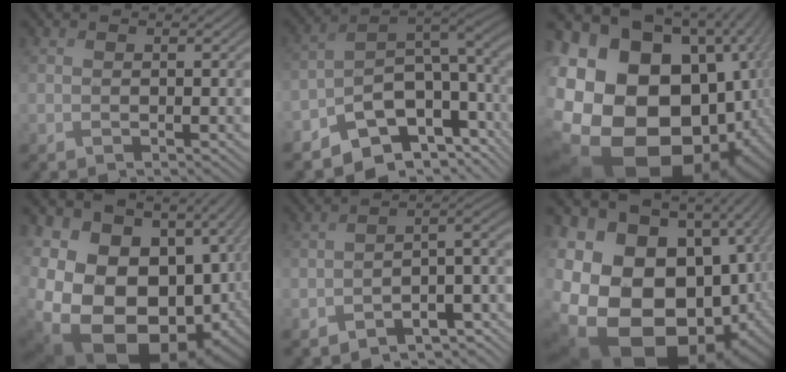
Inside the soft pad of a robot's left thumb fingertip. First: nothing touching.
{"total": 10.2, "force": [-3.9, 6.4, 7.0], "torque": [-0.106, -0.012, -0.077]}
{"total": 26.5, "force": [-4.6, 21.9, 14.3], "torque": [-0.295, -0.069, -0.088]}
{"total": 23.0, "force": [-5.2, 16.7, 15.0], "torque": [-0.291, -0.032, -0.083]}
{"total": 8.3, "force": [-5.6, 3.7, 4.8], "torque": [-0.058, -0.028, -0.094]}
{"total": 24.5, "force": [-7.8, 18.3, 14.3], "torque": [-0.263, -0.052, -0.138]}